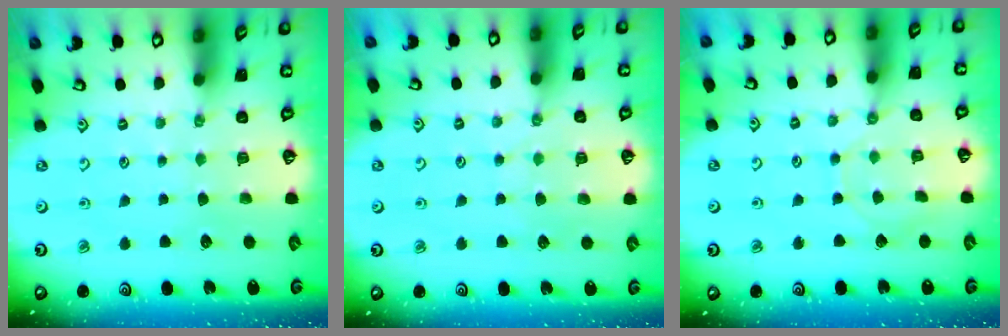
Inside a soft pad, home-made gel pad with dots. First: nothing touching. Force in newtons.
{"total": 4.7, "press": 4.6, "slide": 0.6}
{"total": 7.0, "press": 7.0, "slide": 0.8}